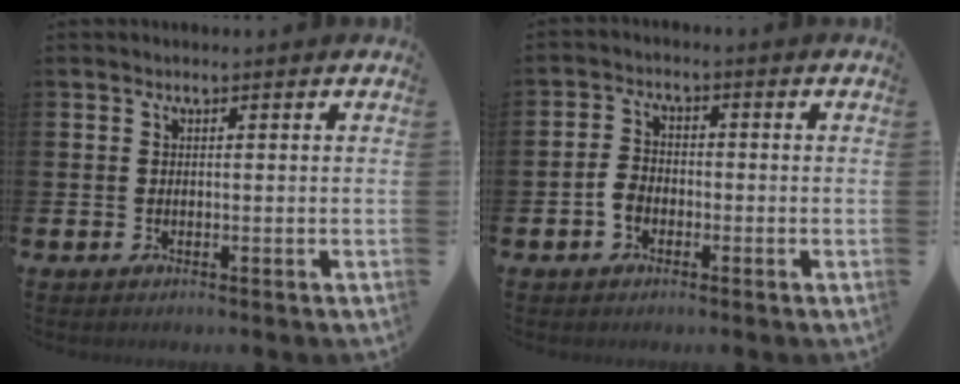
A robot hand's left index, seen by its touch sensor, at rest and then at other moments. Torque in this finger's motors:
{"motor_torque": [0.85, 0.77, 0.11, 0.05]}